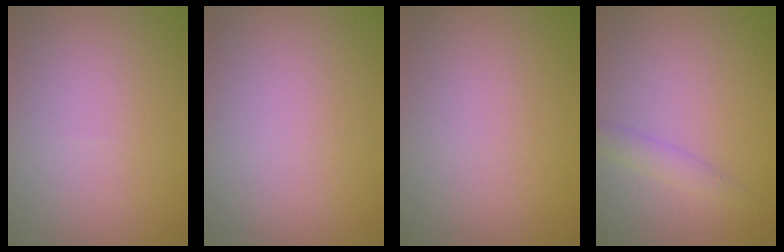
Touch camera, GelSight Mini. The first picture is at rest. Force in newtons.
{"total": 0.0}
{"total": 0.0}
{"total": 1.7, "press": 1.7, "slide": 0.1}